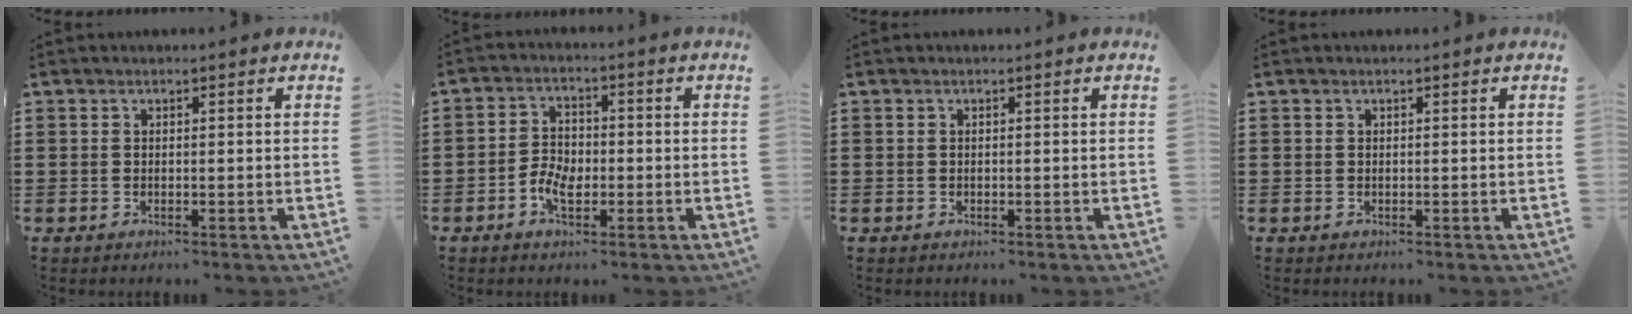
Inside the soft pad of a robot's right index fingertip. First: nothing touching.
{"total": 4.1, "force": [-1.7, 2.3, 3.0], "torque": [-0.069, -0.003, -0.035]}
{"total": 0.0}
{"total": 0.0}